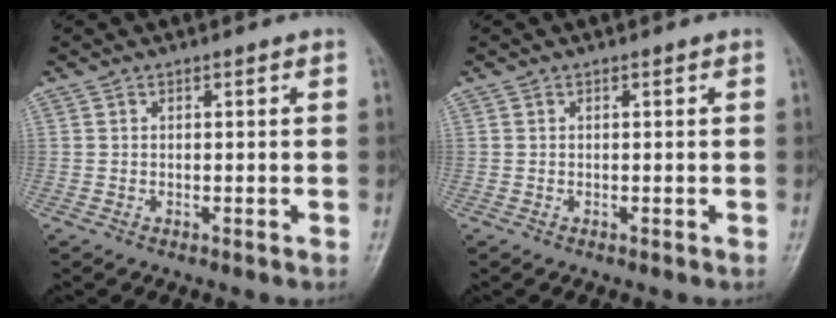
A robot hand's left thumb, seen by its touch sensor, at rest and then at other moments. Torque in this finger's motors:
{"motor_torque": [0.00, 0.00, 0.00, 0.00, 0.00]}